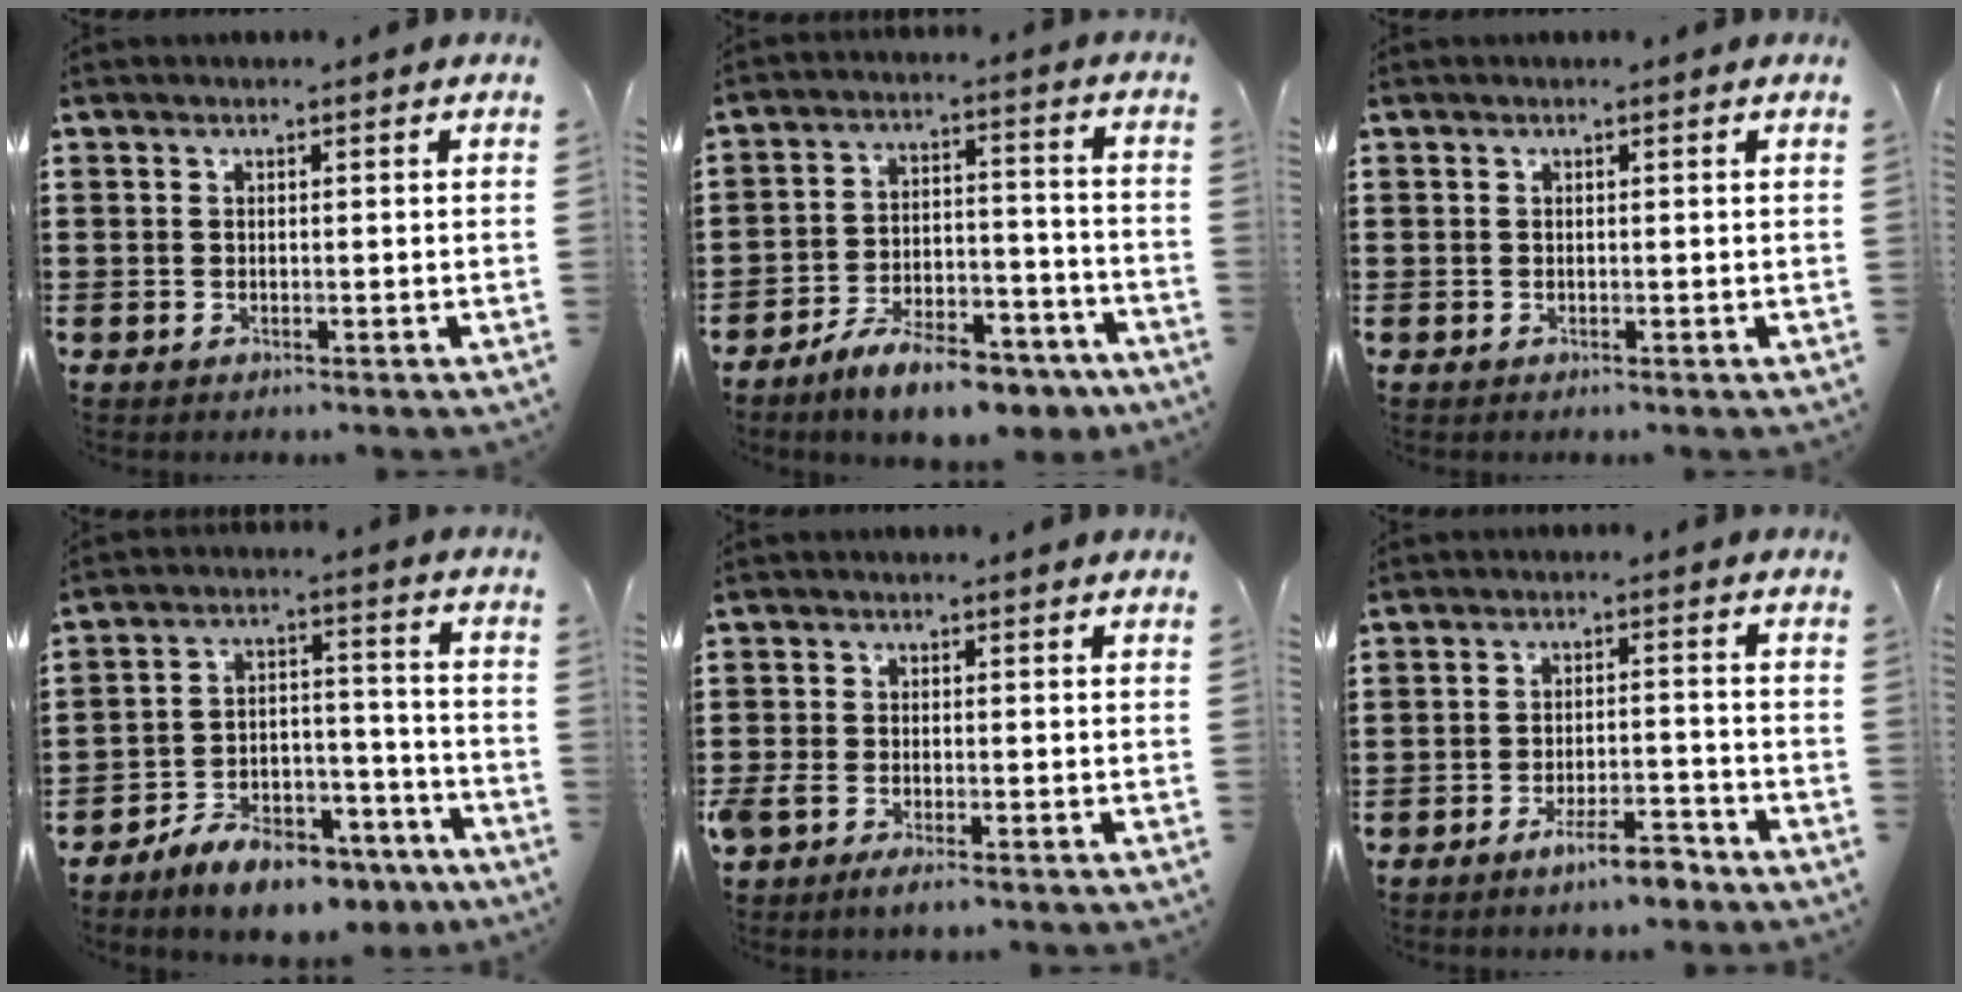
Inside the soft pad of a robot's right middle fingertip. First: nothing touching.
{"total": 9.4, "force": [-8.1, 1.8, 4.4], "torque": [-0.068, 0.026, -0.149]}
{"total": 0.0}
{"total": 8.7, "force": [-7.7, 2.4, 3.2], "torque": [-0.053, 0.031, -0.145]}
{"total": 2.3, "force": [-1.4, 0.6, 1.7], "torque": [-0.051, -0.006, -0.033]}
{"total": 5.7, "force": [-4.5, 0.9, 3.5], "torque": [-0.059, 0.001, -0.080]}